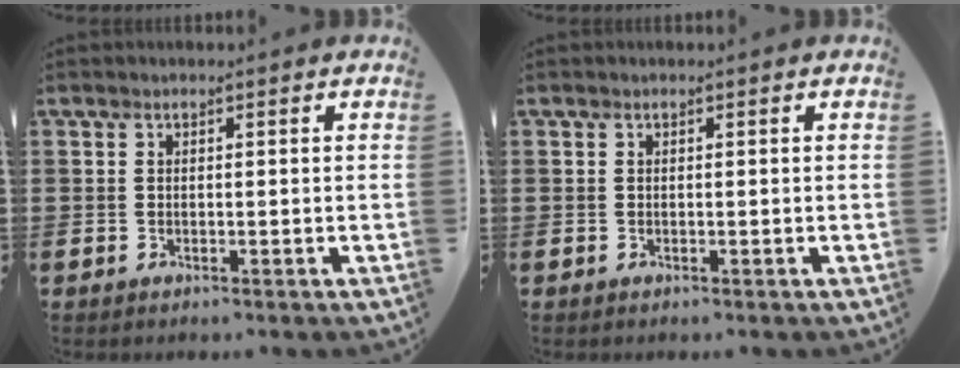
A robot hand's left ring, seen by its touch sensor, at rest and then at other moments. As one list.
[{"total": 0.0}]